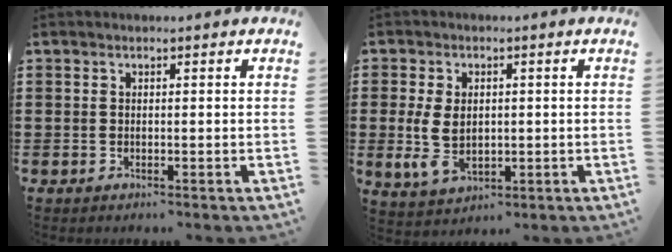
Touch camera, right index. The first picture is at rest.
{"total": 6.5, "force": [-0.2, 4.2, 4.9], "torque": [-0.121, 0.003, -0.009]}